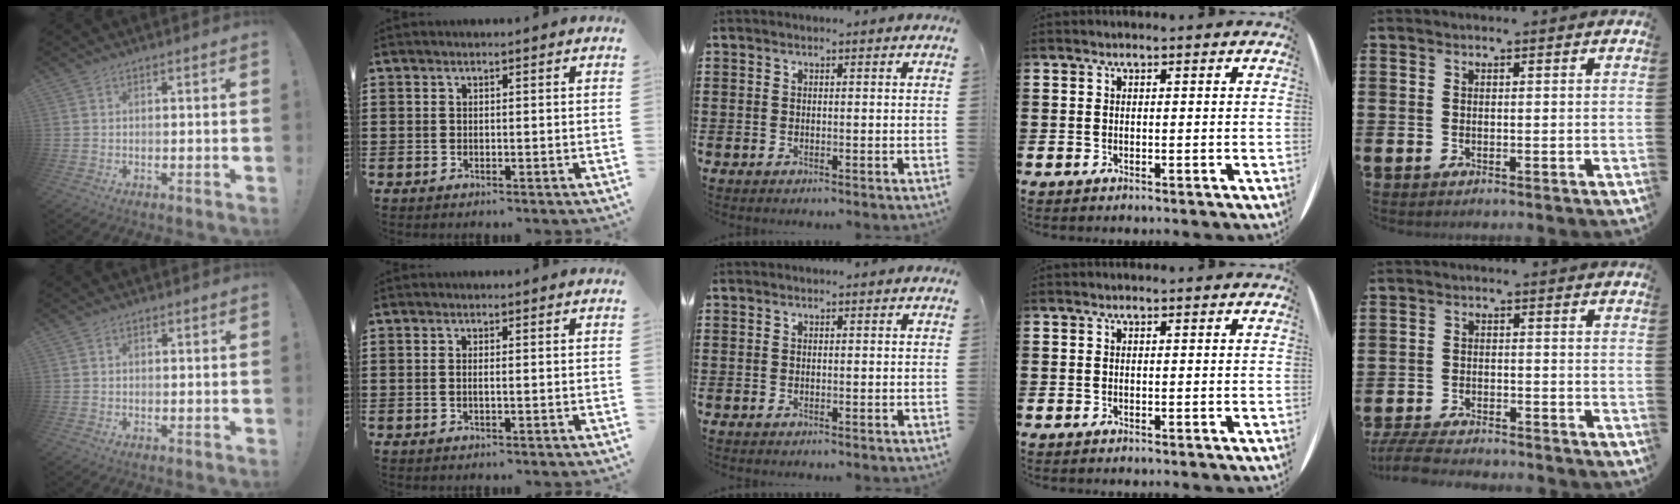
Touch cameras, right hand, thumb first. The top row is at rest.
{"thumb": {"total": 0.8, "force": [0.1, 0.7, 0.4], "torque": [-0.007, 0.003, 0.001]}, "index": {"total": 0.6, "force": [0.0, -0.1, 0.6], "torque": [-0.010, -0.003, 0.002]}, "little": {"total": 3.8, "force": [-3.7, 0.3, 0.8], "torque": [-0.019, 0.001, -0.076]}}